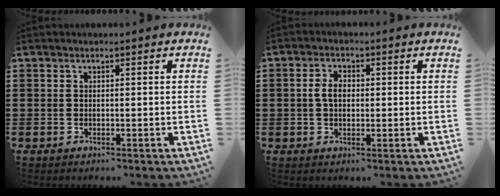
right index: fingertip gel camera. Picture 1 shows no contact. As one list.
[{"total": 3.1, "force": [0.2, 1.9, 2.4], "torque": [-0.049, 0.010, 0.002]}]